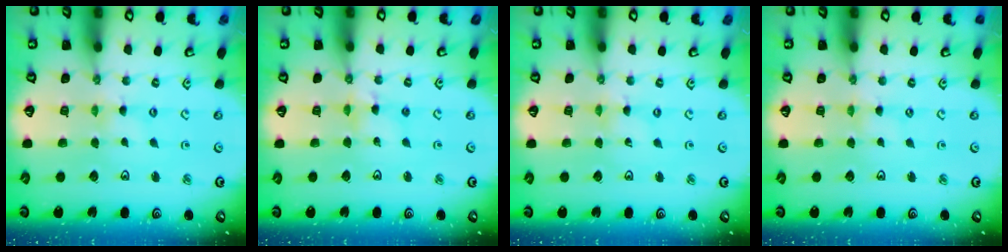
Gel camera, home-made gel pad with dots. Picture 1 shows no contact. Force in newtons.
{"total": 4.7, "press": 4.6, "slide": 0.6}
{"total": 0.0}
{"total": 1.2, "press": 1.1, "slide": 0.3}